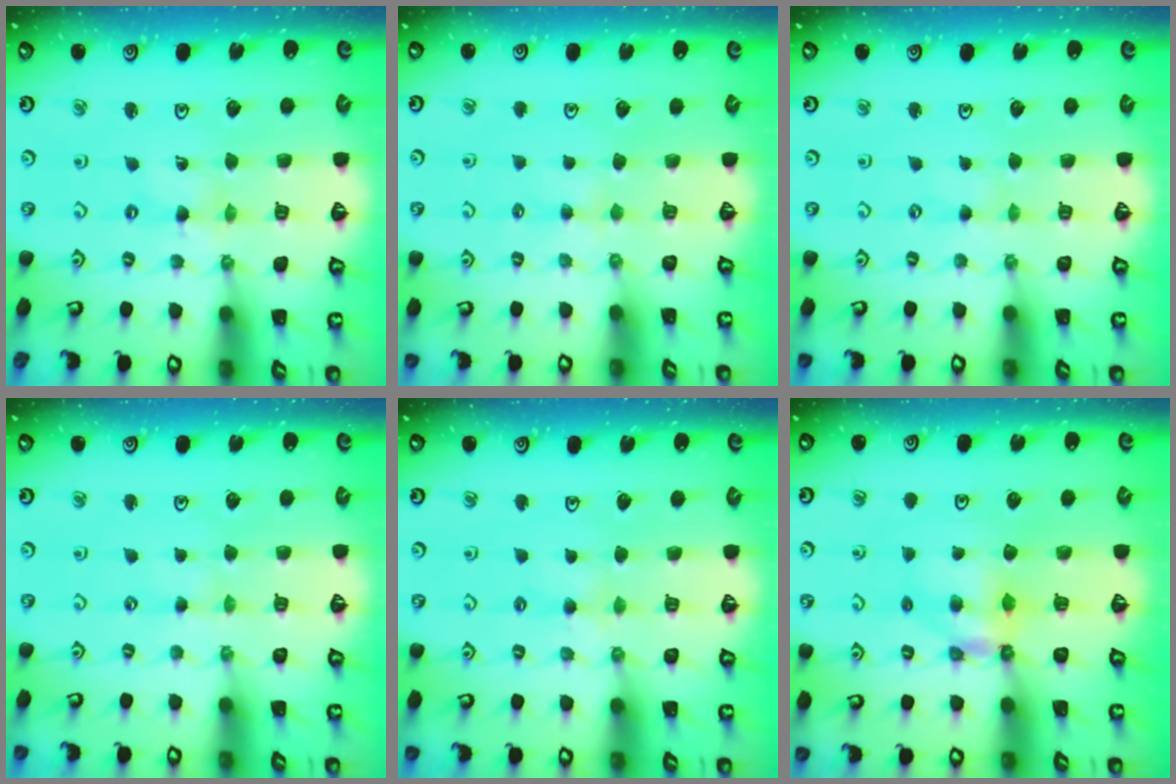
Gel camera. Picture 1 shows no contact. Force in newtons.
{"total": 2.3, "press": 2.2, "slide": 0.5}
{"total": 0.8, "press": 0.8, "slide": 0.1}
{"total": 0.0}
{"total": 2.7, "press": 2.6, "slide": 0.5}
{"total": 5.8, "press": 5.8, "slide": 0.6}